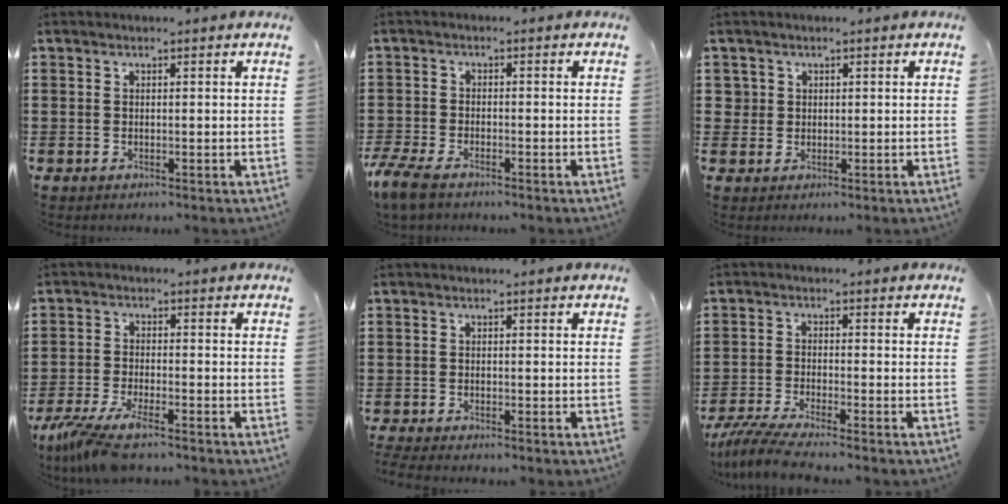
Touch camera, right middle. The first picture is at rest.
{"total": 3.9, "force": [-3.2, 0.9, 2.1], "torque": [-0.070, -0.013, -0.070]}
{"total": 2.4, "force": [0.6, 2.4, 0.2], "torque": [-0.017, 0.008, 0.010]}
{"total": 6.1, "force": [-4.7, 0.4, 3.8], "torque": [-0.094, -0.020, -0.092]}
{"total": 1.3, "force": [-1.3, -0.1, 0.2], "torque": [-0.015, -0.008, -0.028]}
{"total": 4.7, "force": [-4.3, -0.1, 2.0], "torque": [-0.054, -0.018, -0.087]}